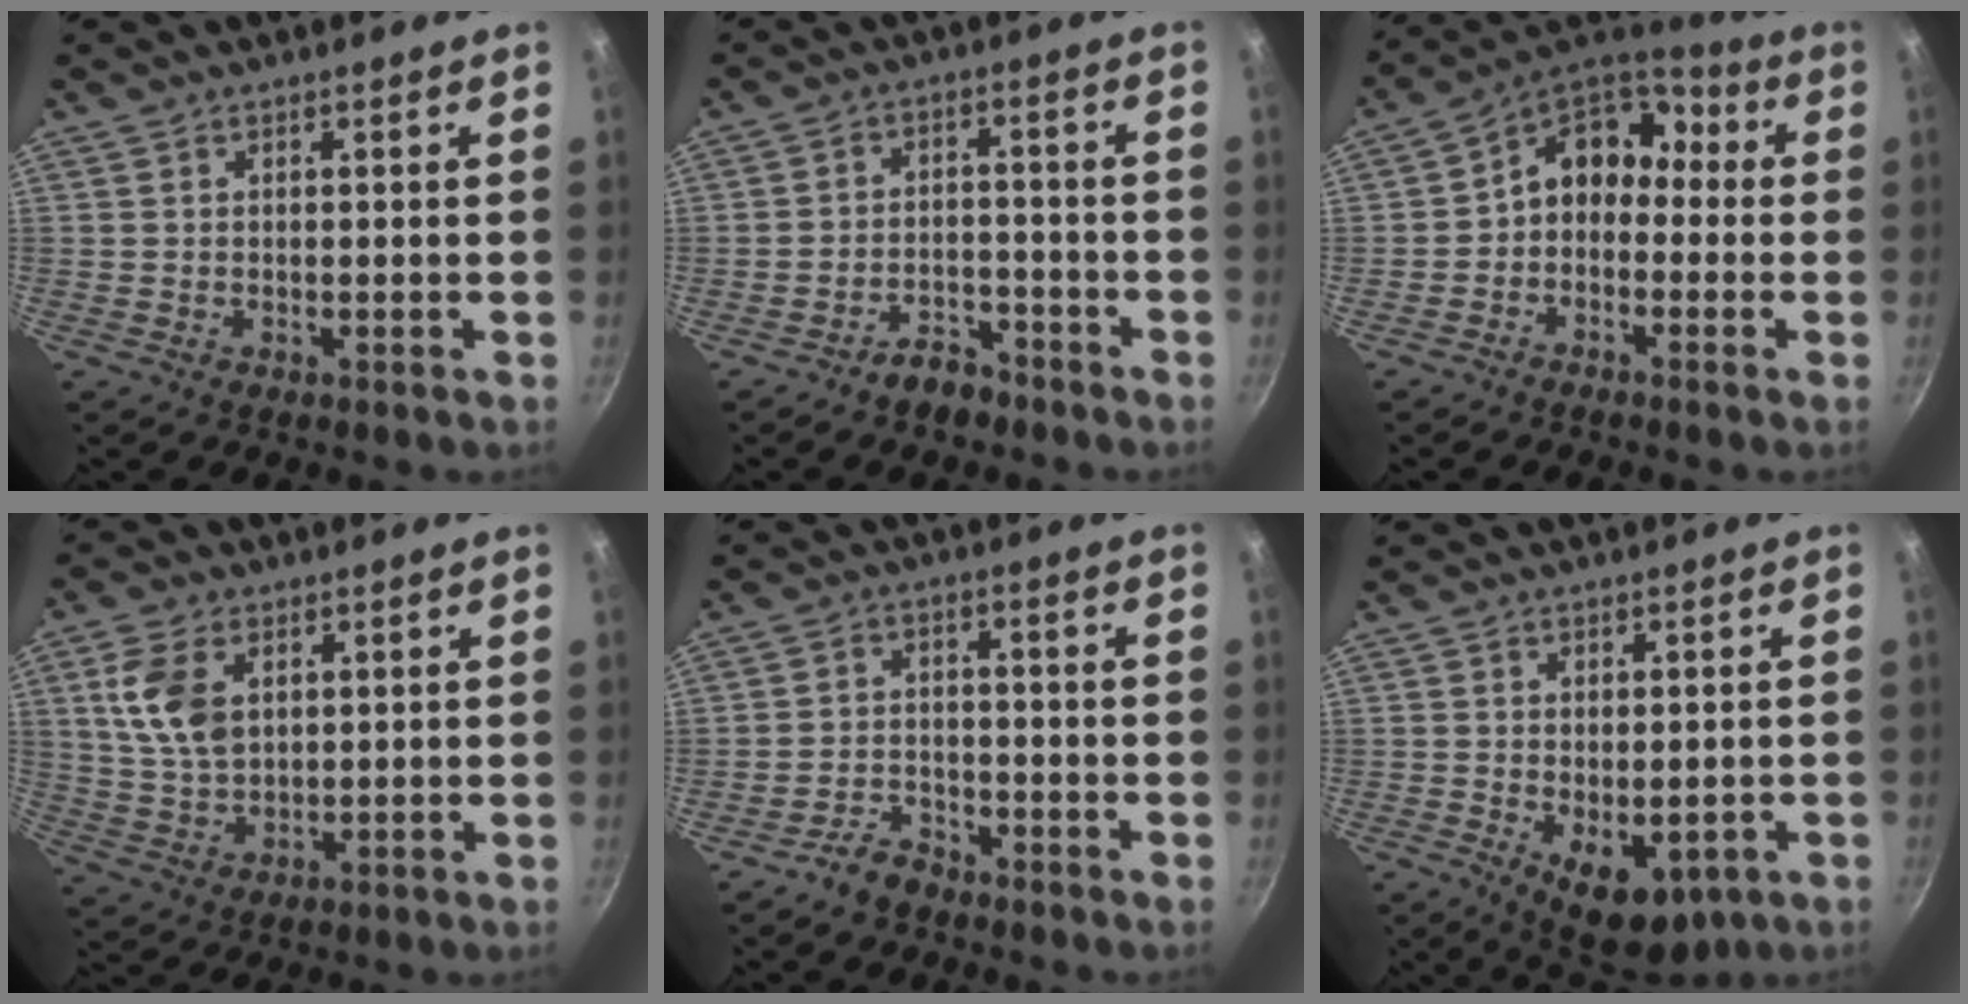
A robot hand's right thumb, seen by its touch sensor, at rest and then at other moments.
{"total": 5.1, "force": [-4.1, 2.6, 1.7], "torque": [-0.014, 0.045, -0.066]}
{"total": 10.7, "force": [-1.2, 8.3, 6.6], "torque": [-0.081, 0.059, -0.042]}
{"total": 9.7, "force": [2.9, 6.2, 6.8], "torque": [-0.123, -0.014, 0.061]}
{"total": 4.4, "force": [-3.5, 2.3, 1.3], "torque": [-0.018, 0.039, -0.064]}
{"total": 9.4, "force": [-2.5, 5.5, 7.2], "torque": [-0.076, -0.008, -0.018]}